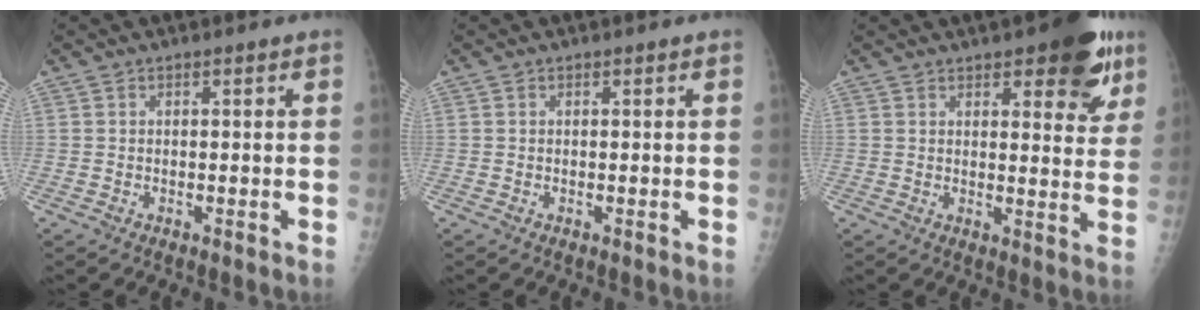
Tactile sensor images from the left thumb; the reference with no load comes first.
{"total": 0.0}
{"total": 11.6, "force": [6.7, 4.3, 8.4], "torque": [-0.064, -0.029, 0.082]}